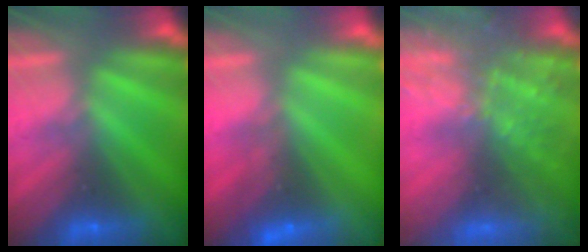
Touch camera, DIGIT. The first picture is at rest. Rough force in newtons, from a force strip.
{"total": 2.4}
{"total": 8.5}